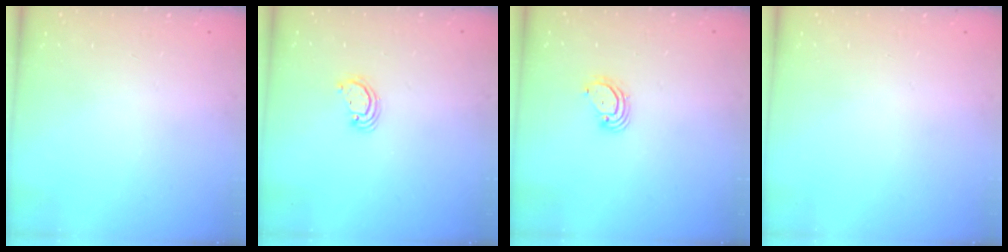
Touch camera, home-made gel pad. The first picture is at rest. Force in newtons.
{"total": 2.7, "press": 2.7, "slide": 0.2}
{"total": 3.6, "press": 3.6, "slide": 0.3}
{"total": 0.0}